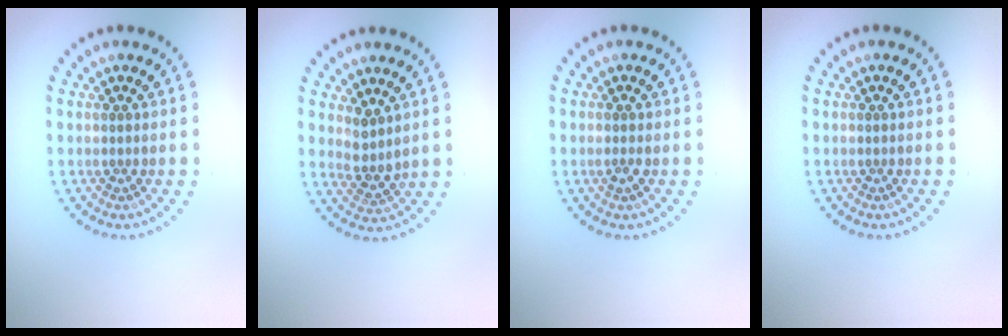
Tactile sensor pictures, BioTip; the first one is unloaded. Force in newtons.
{"total": 2.3, "press": 1.8, "slide": 1.5}
{"total": 0.8, "press": 0.8, "slide": 0.2}
{"total": 0.0}